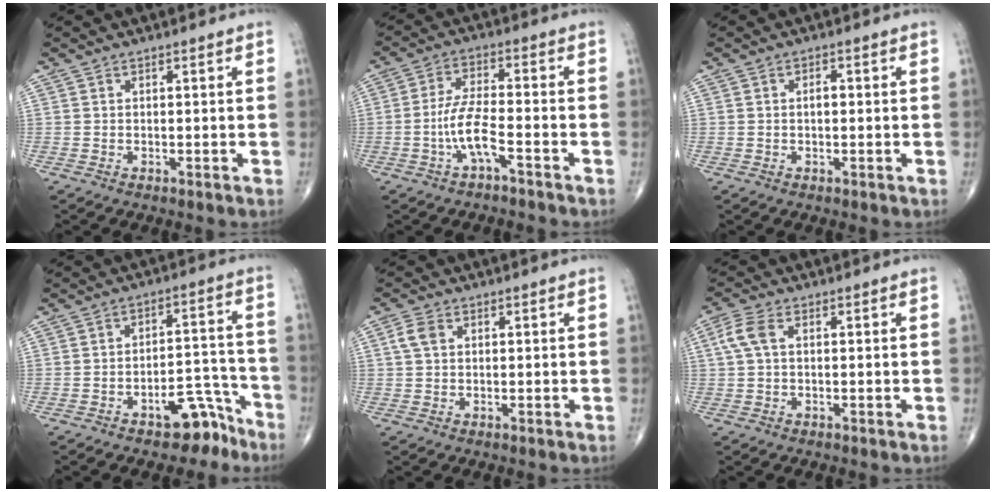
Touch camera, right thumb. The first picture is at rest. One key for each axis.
{"total": 6.6, "fx": -3.0, "fy": 1.6, "fz": 5.7, "tx": -0.121, "ty": 0.030, "tz": -0.056}
{"total": 1.6, "fx": 0.1, "fy": 0.9, "fz": 1.4, "tx": -0.022, "ty": 0.004, "tz": 0.000}
{"total": 8.0, "fx": -5.7, "fy": 3.9, "fz": 4.2, "tx": -0.028, "ty": 0.069, "tz": -0.082}
{"total": 3.1, "fx": 0.8, "fy": 2.1, "fz": 2.1, "tx": -0.047, "ty": 0.008, "tz": 0.015}
{"total": 4.3, "fx": 0.9, "fy": 2.3, "fz": 3.5, "tx": -0.096, "ty": 0.015, "tz": 0.014}